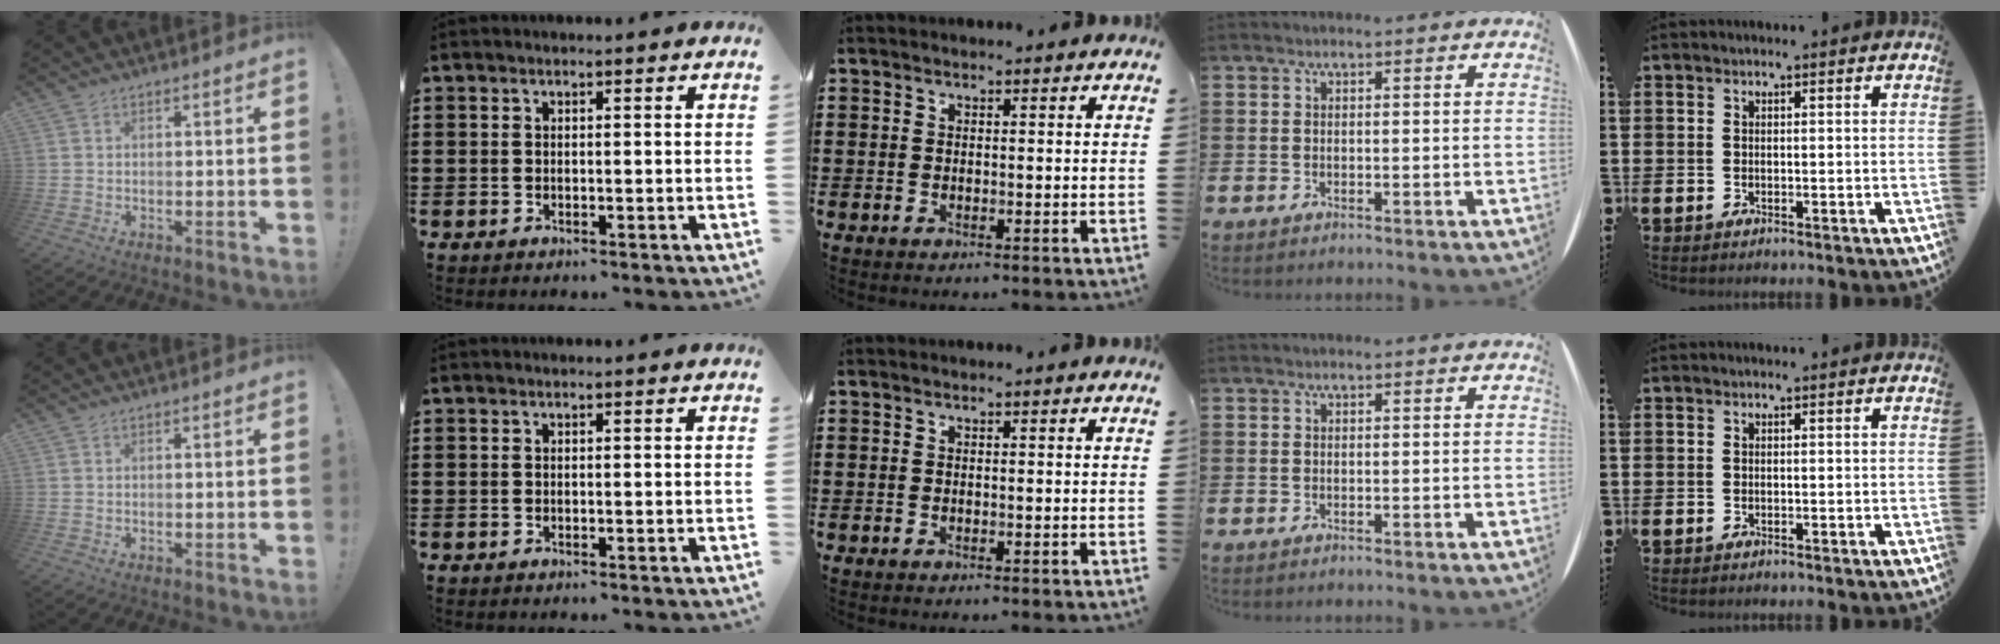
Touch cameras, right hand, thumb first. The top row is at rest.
{}